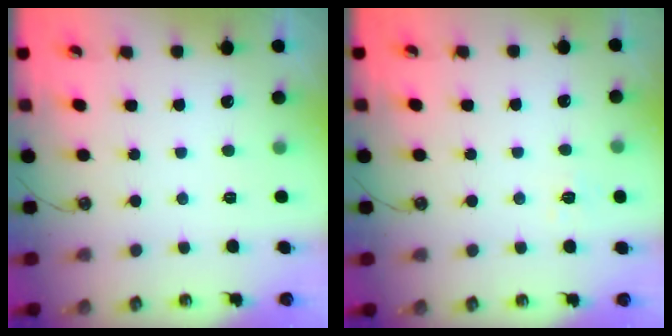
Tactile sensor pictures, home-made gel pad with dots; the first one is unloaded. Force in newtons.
{"total": 5.5, "press": 5.5, "slide": 0.5}